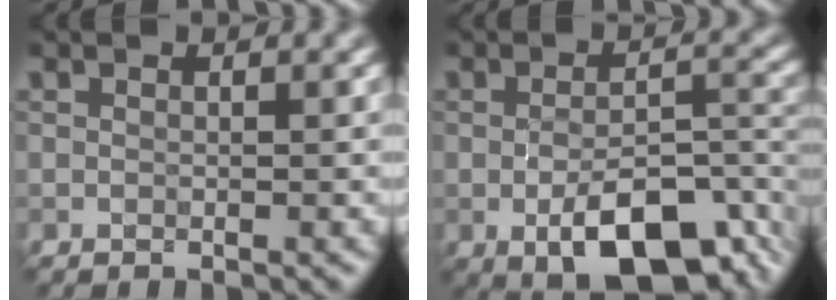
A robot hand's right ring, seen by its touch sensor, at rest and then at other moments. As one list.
[{"total": 8.9, "force": [-4.2, 3.9, 6.9], "torque": [-0.109, -0.004, -0.052]}]